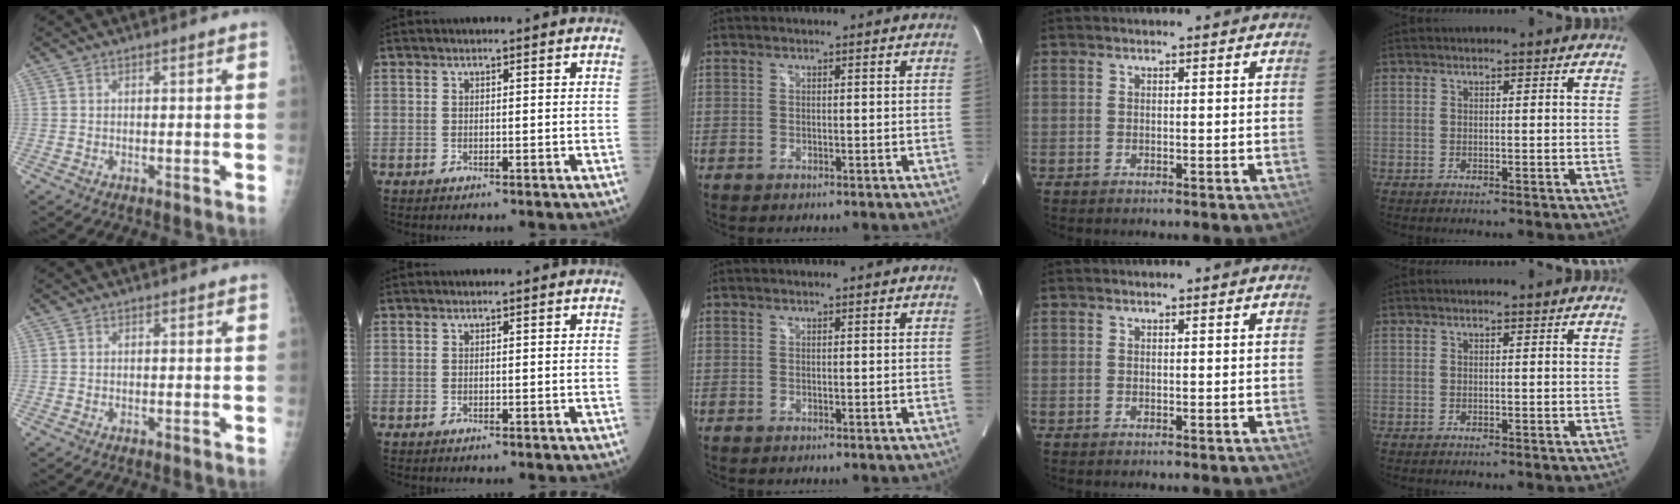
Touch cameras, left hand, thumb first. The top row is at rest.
{}